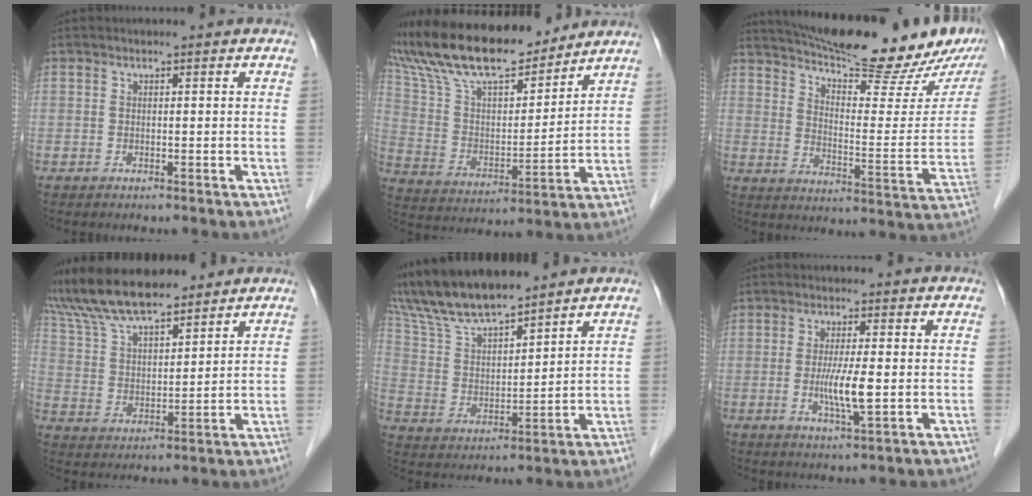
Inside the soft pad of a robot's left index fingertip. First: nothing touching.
{"total": 20.0, "force": [17.5, 4.5, 8.7], "torque": [-0.171, 0.017, 0.312]}
{"total": 25.3, "force": [21.3, 2.8, 13.3], "torque": [-0.204, -0.045, 0.285]}
{"total": 14.3, "force": [12.5, 3.3, 6.1], "torque": [-0.125, 0.031, 0.238]}
{"total": 12.5, "force": [11.4, 1.2, 5.1], "torque": [-0.112, 0.010, 0.226]}
{"total": 5.0, "force": [-0.7, 0.1, 5.0], "torque": [-0.099, -0.015, -0.013]}